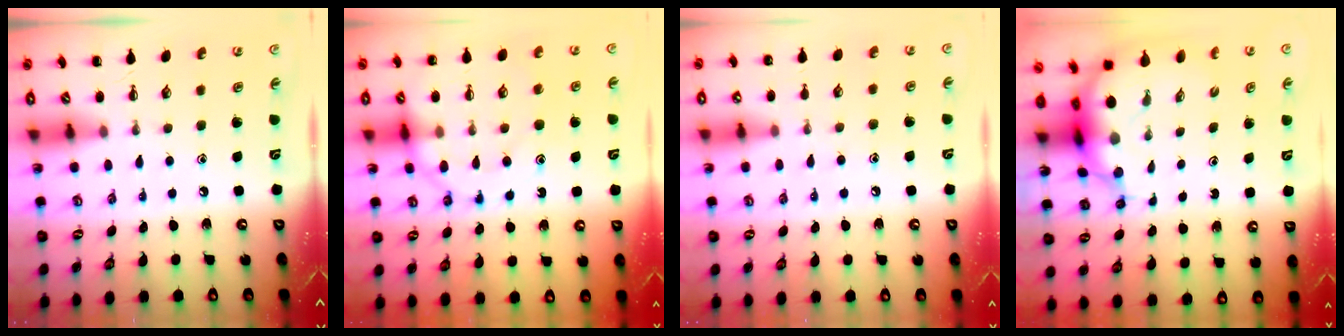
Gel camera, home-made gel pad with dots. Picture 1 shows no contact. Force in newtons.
{"total": 15.3, "press": 15.2, "slide": 1.4}
{"total": 6.9, "press": 6.6, "slide": 1.8}
{"total": 8.3, "press": 8.0, "slide": 2.3}